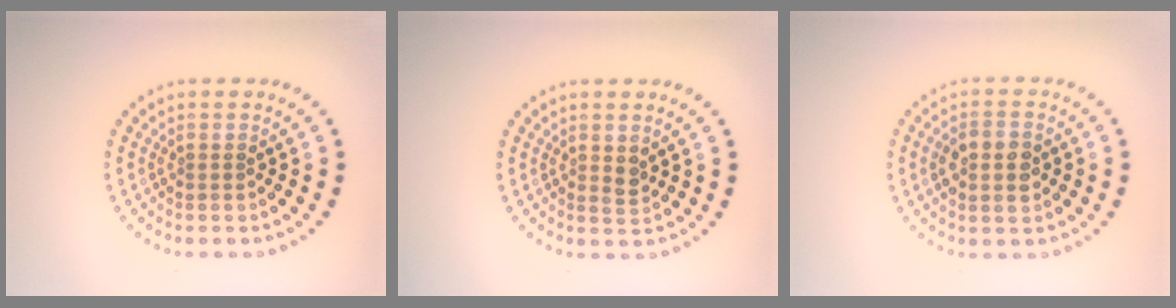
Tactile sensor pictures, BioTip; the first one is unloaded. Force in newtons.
{"total": 1.0, "press": 1.0, "slide": 0.3}
{"total": 3.4, "press": 3.4, "slide": 0.2}